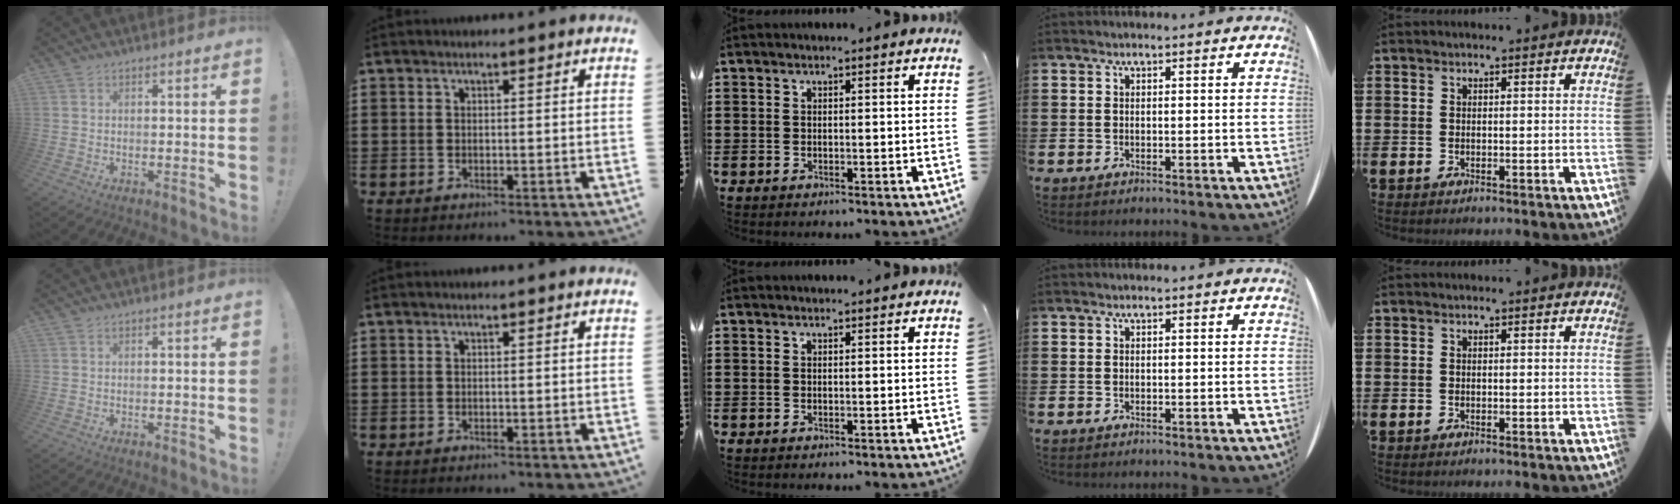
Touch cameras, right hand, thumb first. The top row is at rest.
{}